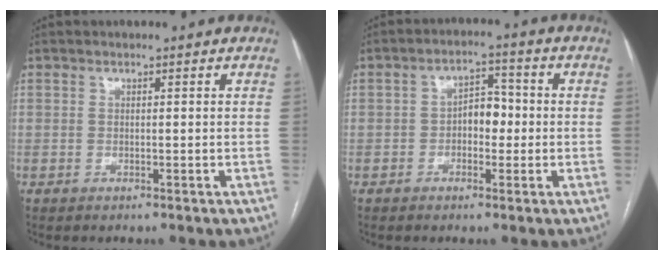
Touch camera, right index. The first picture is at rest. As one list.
[{"total": 4.7, "force": [-0.6, 2.8, 3.7], "torque": [-0.052, 0.018, -0.013]}]